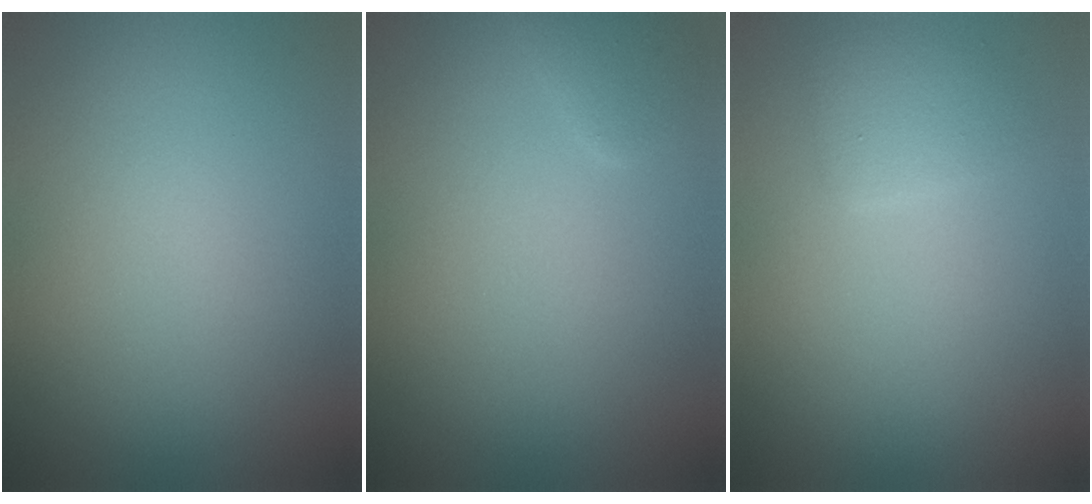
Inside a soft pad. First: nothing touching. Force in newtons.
{"total": 1.3, "press": 1.2, "slide": 0.1}
{"total": 1.7, "press": 1.7, "slide": 0.0}